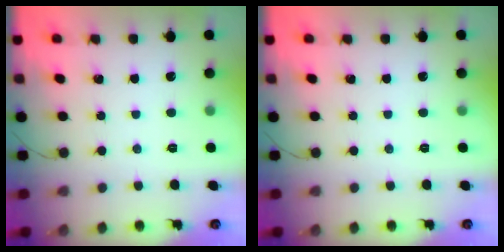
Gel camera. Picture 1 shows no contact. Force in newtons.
{"total": 0.0}